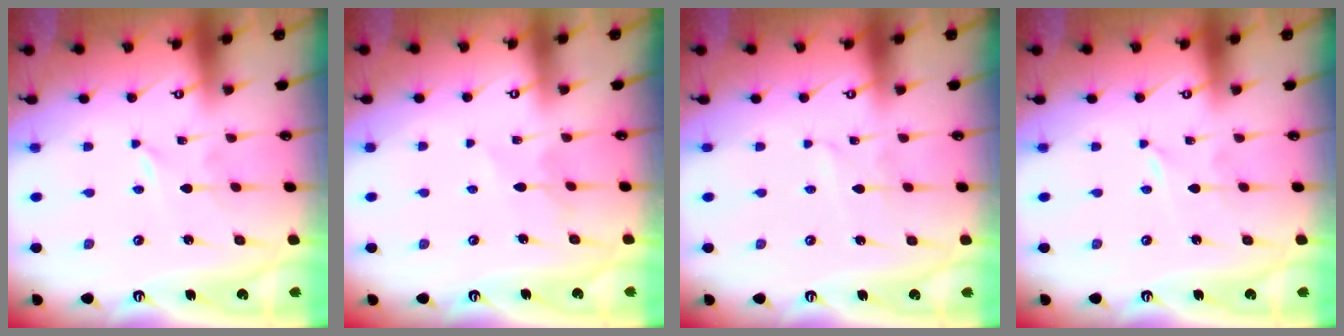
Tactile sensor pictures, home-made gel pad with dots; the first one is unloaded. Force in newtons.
{"total": 5.8, "press": 5.8, "slide": 0.7}
{"total": 1.8, "press": 1.8, "slide": 0.1}
{"total": 0.0}